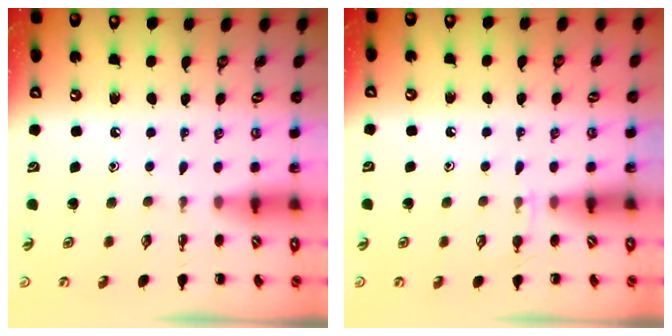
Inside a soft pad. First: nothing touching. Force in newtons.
{"total": 4.8, "press": 4.5, "slide": 1.6}